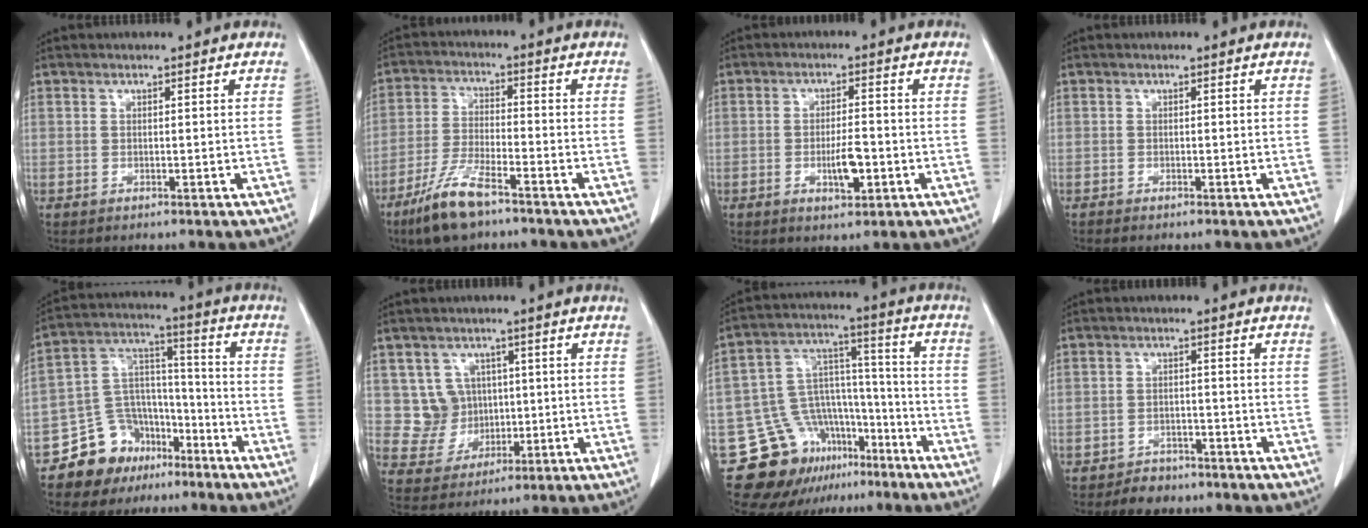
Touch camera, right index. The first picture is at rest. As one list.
[{"total": 8.8, "force": [-6.1, 1.6, 6.1], "torque": [-0.131, -0.018, -0.116]}, {"total": 4.8, "force": [-1.5, 1.3, 4.4], "torque": [-0.077, -0.002, -0.020]}, {"total": 0.6, "force": [-0.5, 0.1, 0.2], "torque": [-0.010, -0.002, -0.010]}, {"total": 11.5, "force": [-7.9, 8.1, 2.1], "torque": [-0.039, 0.073, -0.130]}, {"total": 6.0, "force": [1.3, 5.9, 0.7], "torque": [-0.011, 0.017, 0.034]}, {"total": 14.9, "force": [-10.2, 9.9, 4.4], "torque": [-0.067, 0.082, -0.156]}, {"total": 3.8, "force": [-3.2, 2.0, 0.7], "torque": [-0.014, 0.004, -0.045]}]